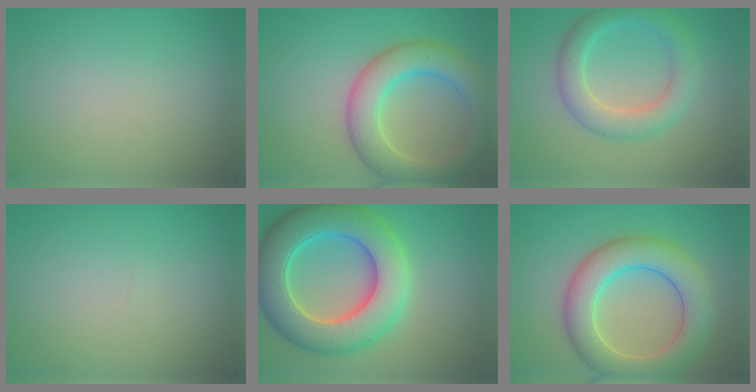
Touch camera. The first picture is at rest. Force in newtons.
{"total": 6.7, "press": 6.7, "slide": 0.2}
{"total": 4.3, "press": 4.3, "slide": 0.1}
{"total": 0.0}
{"total": 11.1, "press": 11.0, "slide": 0.3}
{"total": 7.7, "press": 7.7, "slide": 0.3}